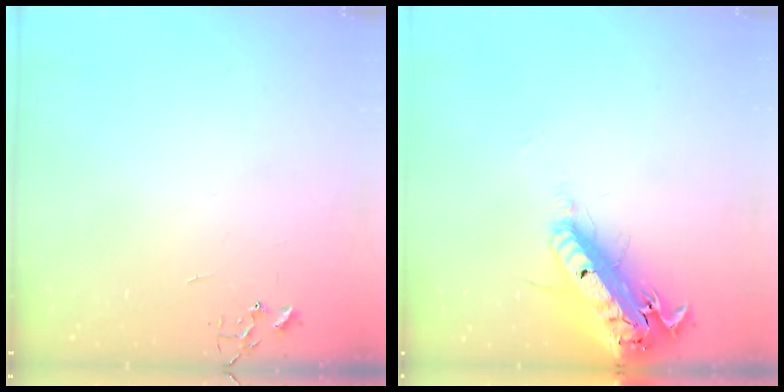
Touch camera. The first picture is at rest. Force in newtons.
{"total": 21.6, "press": 21.0, "slide": 5.0}